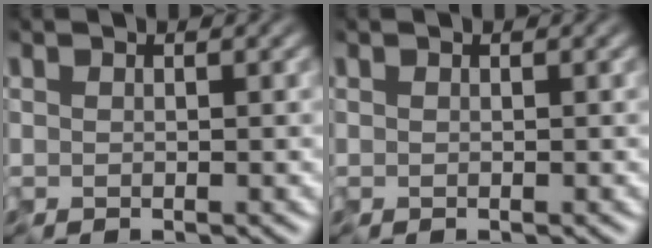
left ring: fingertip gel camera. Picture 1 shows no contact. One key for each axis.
{"total": 0.0}